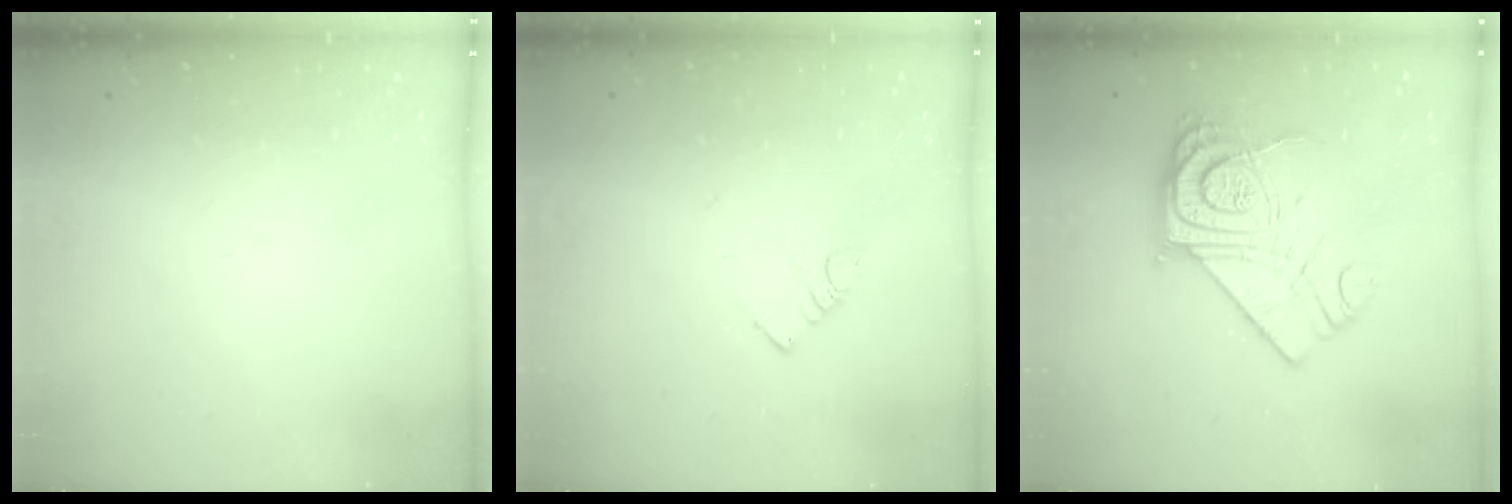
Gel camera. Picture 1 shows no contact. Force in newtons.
{"total": 3.1, "press": 3.1, "slide": 0.3}
{"total": 19.5, "press": 19.4, "slide": 1.6}